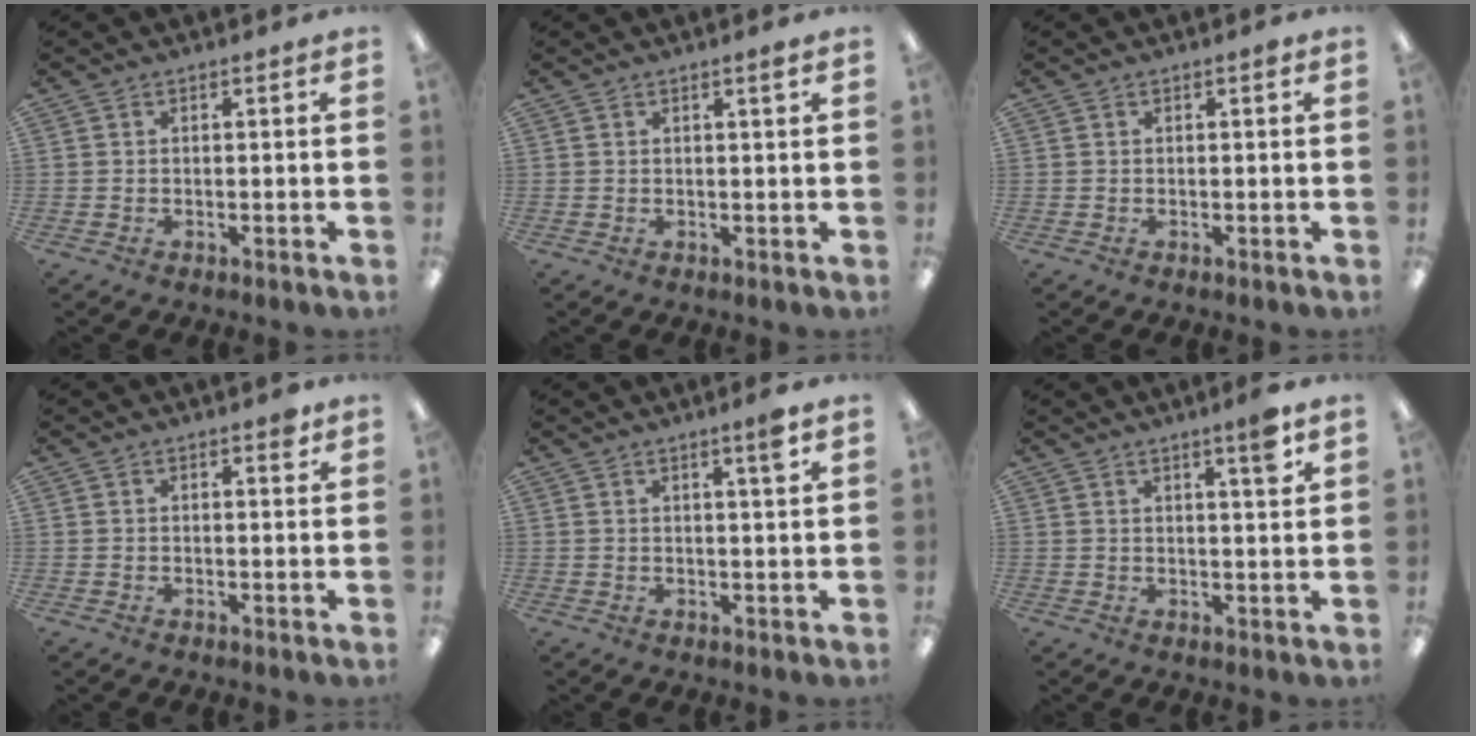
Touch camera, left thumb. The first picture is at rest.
{"total": 1.3, "force": [0.8, 0.0, 0.9], "torque": [-0.012, -0.004, 0.012]}
{"total": 0.5, "force": [0.2, 0.1, 0.5], "torque": [-0.010, 0.002, 0.003]}
{"total": 1.8, "force": [1.2, 0.7, 1.2], "torque": [-0.010, -0.004, 0.018]}
{"total": 3.6, "force": [2.3, 0.1, 2.8], "torque": [-0.044, -0.006, 0.034]}
{"total": 5.1, "force": [3.2, 0.4, 4.0], "torque": [-0.054, -0.015, 0.047]}